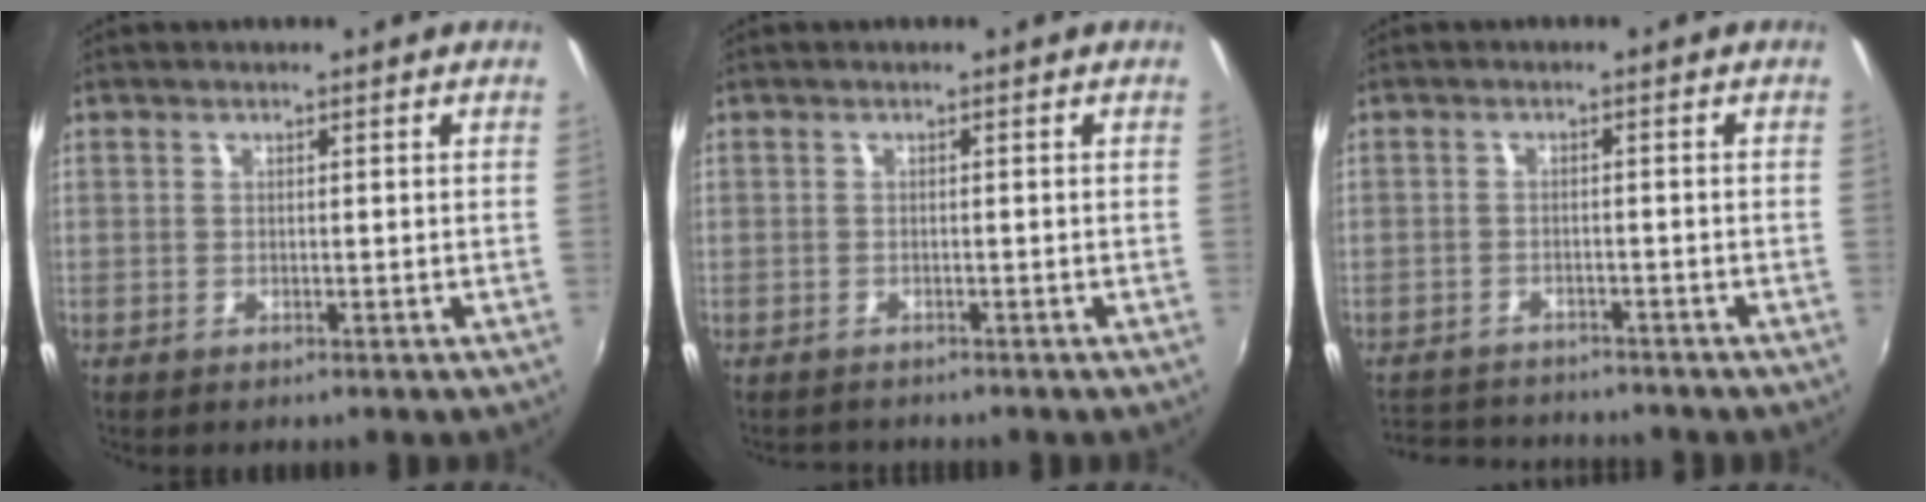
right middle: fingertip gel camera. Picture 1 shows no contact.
{"total": 1.7, "force": [-1.6, 0.6, 0.0], "torque": [-0.005, -0.007, -0.026]}
{"total": 8.9, "force": [-8.3, 2.6, 2.2], "torque": [-0.069, -0.002, -0.130]}